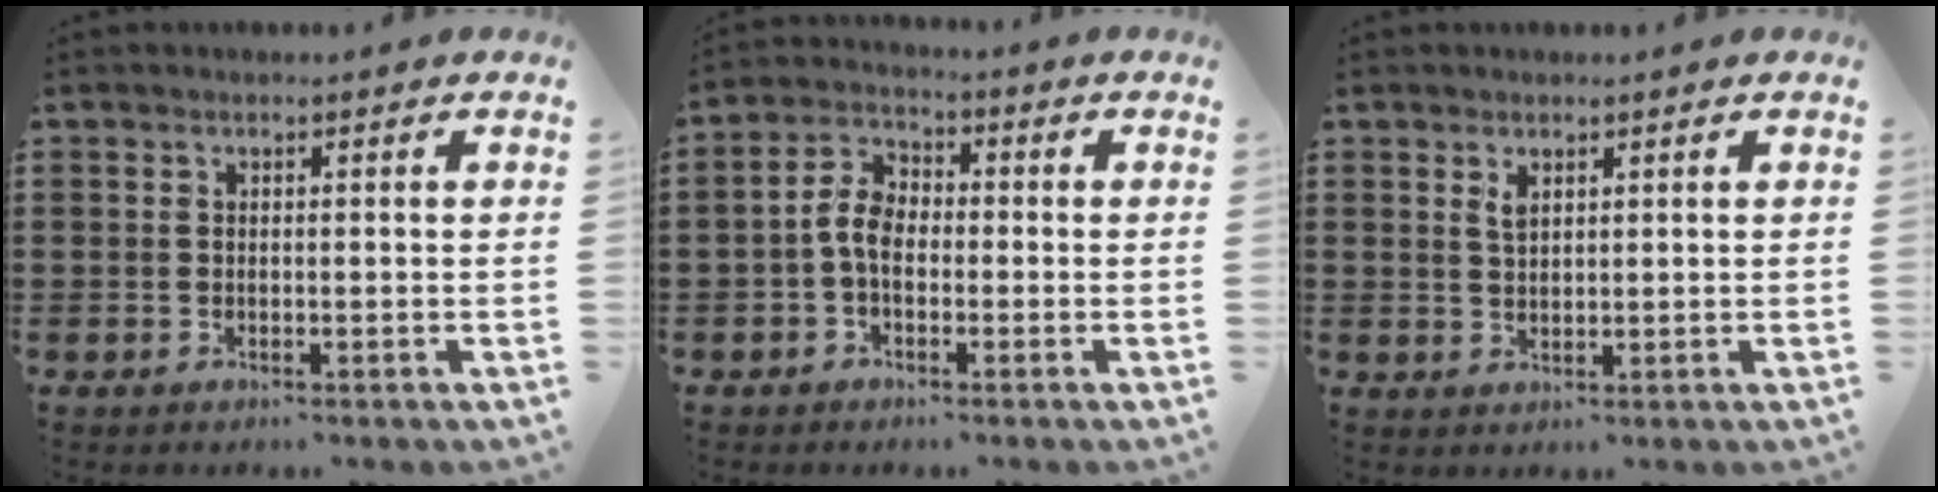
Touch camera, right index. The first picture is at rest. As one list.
[{"total": 5.0, "force": [-1.1, 3.0, 3.9], "torque": [-0.093, 0.003, -0.027]}, {"total": 1.8, "force": [1.1, 0.9, 1.1], "torque": [-0.026, 0.003, 0.020]}]